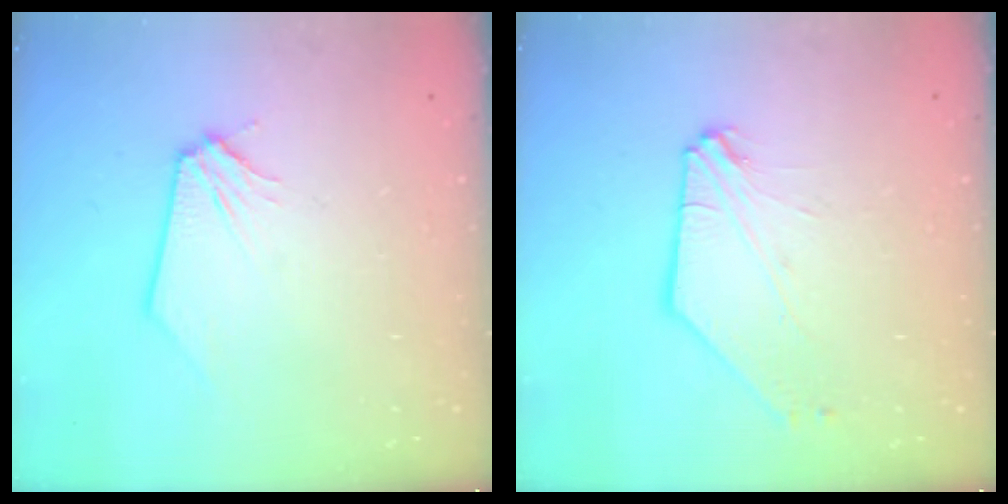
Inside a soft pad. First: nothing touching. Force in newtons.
{"total": 5.4, "press": 5.3, "slide": 0.8}